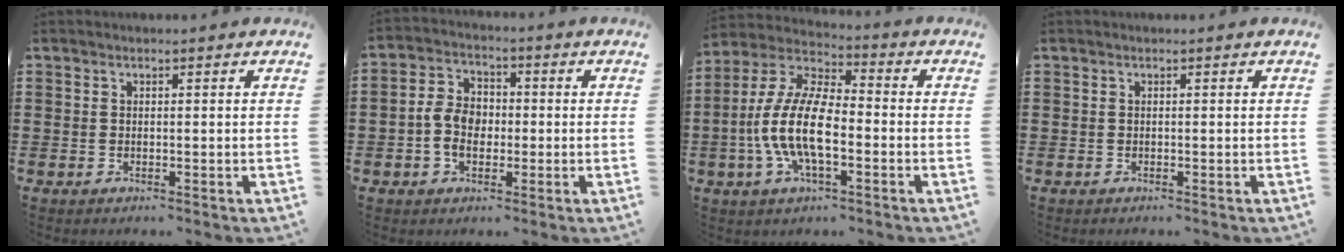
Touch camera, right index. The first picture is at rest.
{"total": 5.9, "force": [-1.1, 4.1, 4.1], "torque": [-0.103, 0.002, -0.026]}
{"total": 12.4, "force": [-3.1, 5.3, 10.8], "torque": [-0.257, -0.006, -0.066]}
{"total": 0.0}